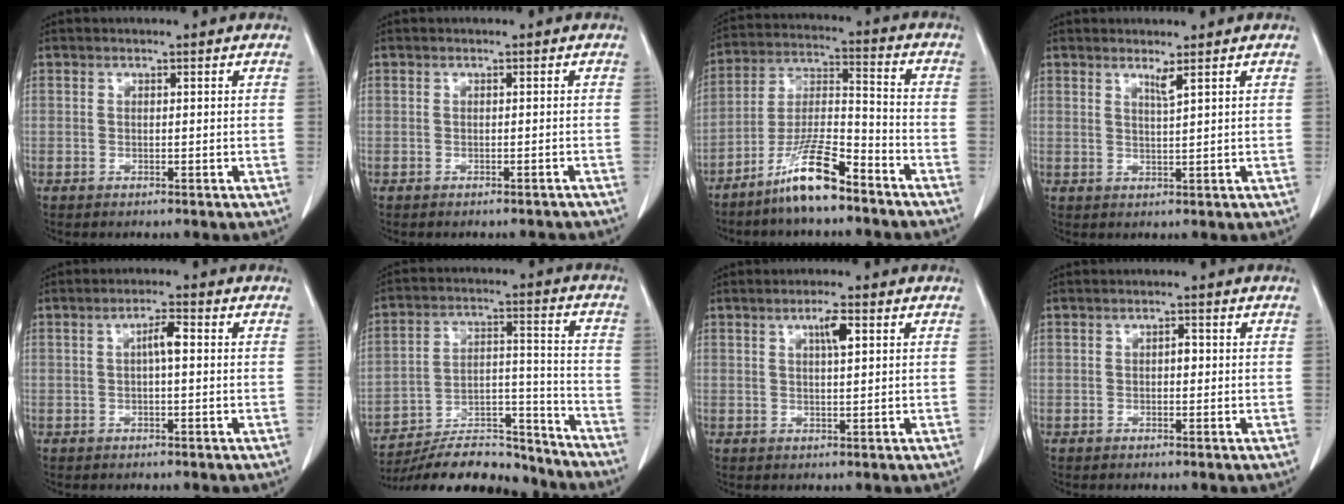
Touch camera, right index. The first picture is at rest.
{"total": 1.9, "force": [-1.8, 0.3, 0.6], "torque": [-0.012, -0.001, -0.020]}
{"total": 11.4, "force": [-8.3, 1.7, 7.6], "torque": [-0.155, -0.006, -0.156]}
{"total": 1.7, "force": [1.2, -0.5, 1.1], "torque": [-0.022, -0.013, 0.025]}
{"total": 3.0, "force": [0.3, 0.5, 2.9], "torque": [-0.052, 0.009, 0.004]}
{"total": 18.1, "force": [-17.0, 3.9, 4.9], "torque": [-0.093, 0.033, -0.266]}
{"total": 3.2, "force": [1.3, 0.4, 2.9], "torque": [-0.048, 0.001, 0.021]}
{"total": 1.2, "force": [0.0, 0.6, 1.0], "torque": [-0.013, 0.004, 0.000]}